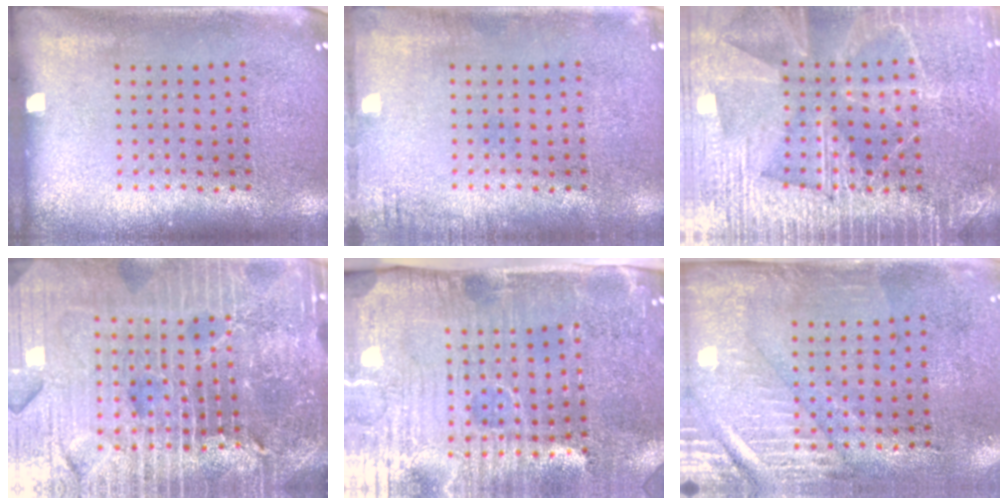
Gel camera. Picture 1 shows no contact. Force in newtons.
{"total": 1.3, "press": 1.3, "slide": 0.1}
{"total": 6.5, "press": 6.5, "slide": 0.8}
{"total": 6.7, "press": 5.9, "slide": 3.2}
{"total": 5.1, "press": 4.4, "slide": 2.6}
{"total": 3.0, "press": 2.4, "slide": 1.6}